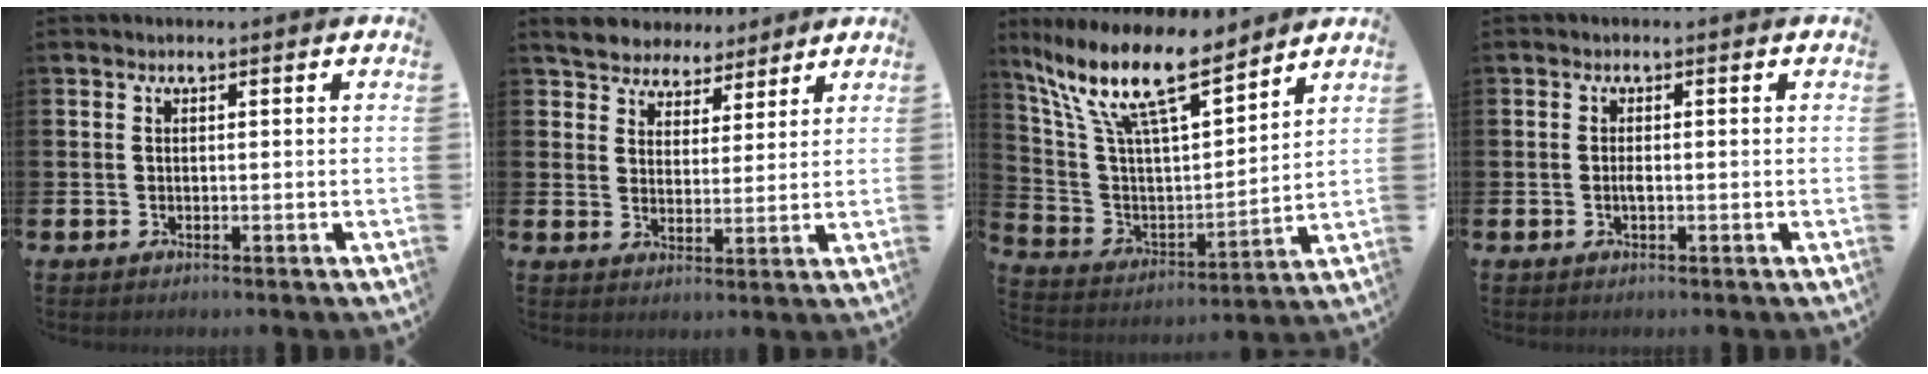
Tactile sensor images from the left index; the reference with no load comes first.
{"total": 5.2, "force": [4.9, 1.7, -0.6], "torque": [-0.015, -0.027, 0.088]}
{"total": 13.5, "force": [10.6, 3.2, 7.7], "torque": [-0.186, -0.062, 0.184]}
{"total": 1.0, "force": [-0.2, 0.3, 1.0], "torque": [-0.017, -0.001, -0.004]}